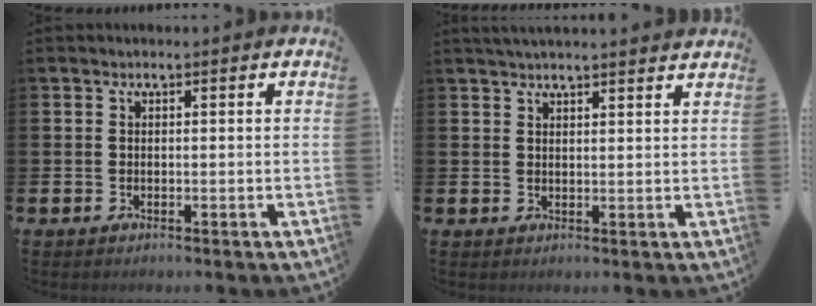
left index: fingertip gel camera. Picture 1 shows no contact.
{"total": 2.8, "force": [2.8, -0.1, 0.4], "torque": [-0.009, -0.011, 0.050]}